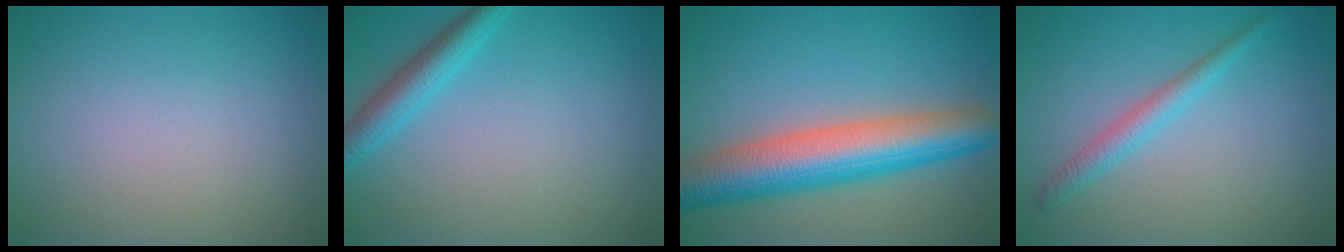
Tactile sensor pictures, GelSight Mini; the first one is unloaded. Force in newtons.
{"total": 3.0, "press": 3.0, "slide": 0.1}
{"total": 9.0, "press": 8.9, "slide": 0.3}
{"total": 2.2, "press": 2.2, "slide": 0.1}